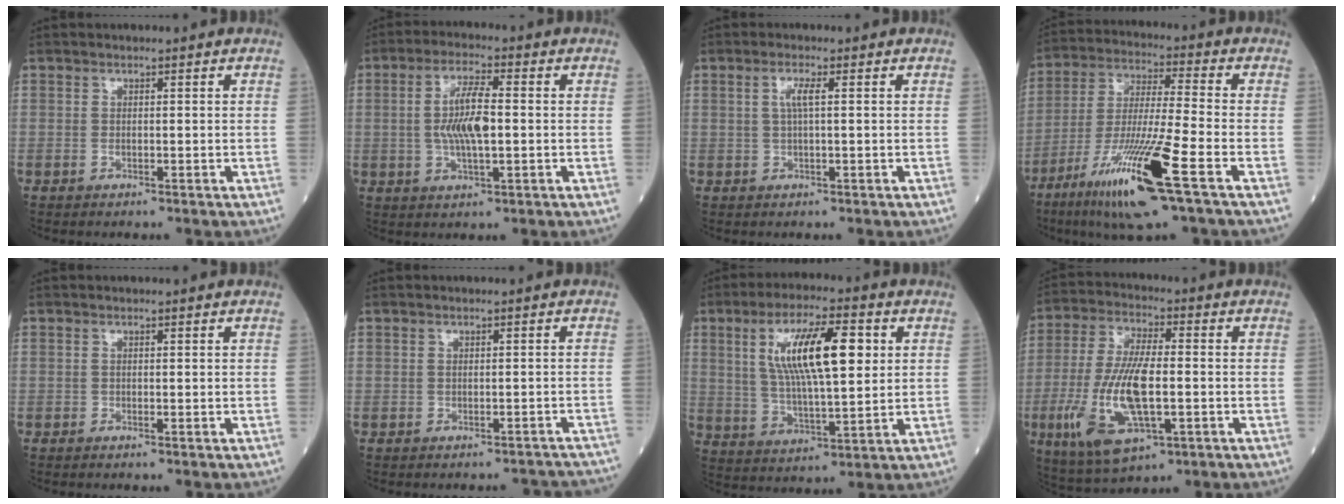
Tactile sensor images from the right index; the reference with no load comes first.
{"total": 8.0, "force": [0.1, 1.9, 7.8], "torque": [-0.157, 0.003, 0.003]}
{"total": 2.3, "force": [0.6, 0.1, 2.2], "torque": [-0.049, 0.004, 0.011]}
{"total": 16.4, "force": [-8.1, 0.2, 14.3], "torque": [-0.296, -0.038, -0.149]}
{"total": 0.0}
{"total": 4.7, "force": [-4.2, 1.7, 1.2], "torque": [-0.006, 0.016, -0.040]}
{"total": 13.9, "force": [3.8, 3.2, 13.0], "torque": [-0.243, 0.013, 0.068]}
{"total": 14.6, "force": [-3.4, 4.6, 13.5], "torque": [-0.285, -0.010, -0.054]}